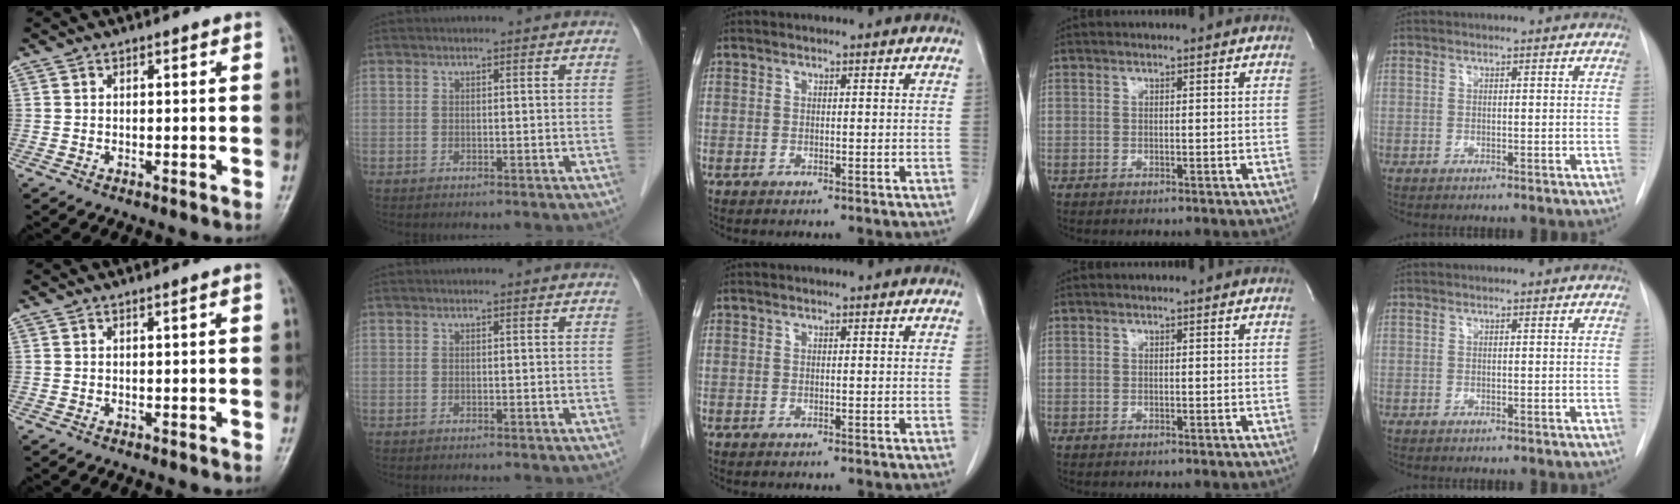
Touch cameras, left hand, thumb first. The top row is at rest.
{"thumb": {"total": 0.6, "force": [-0.1, 0.2, 0.6], "torque": [-0.009, 0.001, 0.001]}}